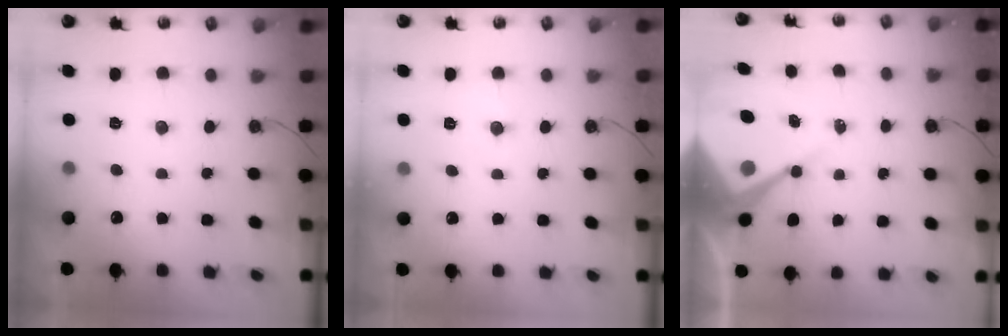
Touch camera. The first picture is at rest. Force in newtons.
{"total": 5.1, "press": 5.0, "slide": 0.8}
{"total": 9.9, "press": 9.8, "slide": 0.9}